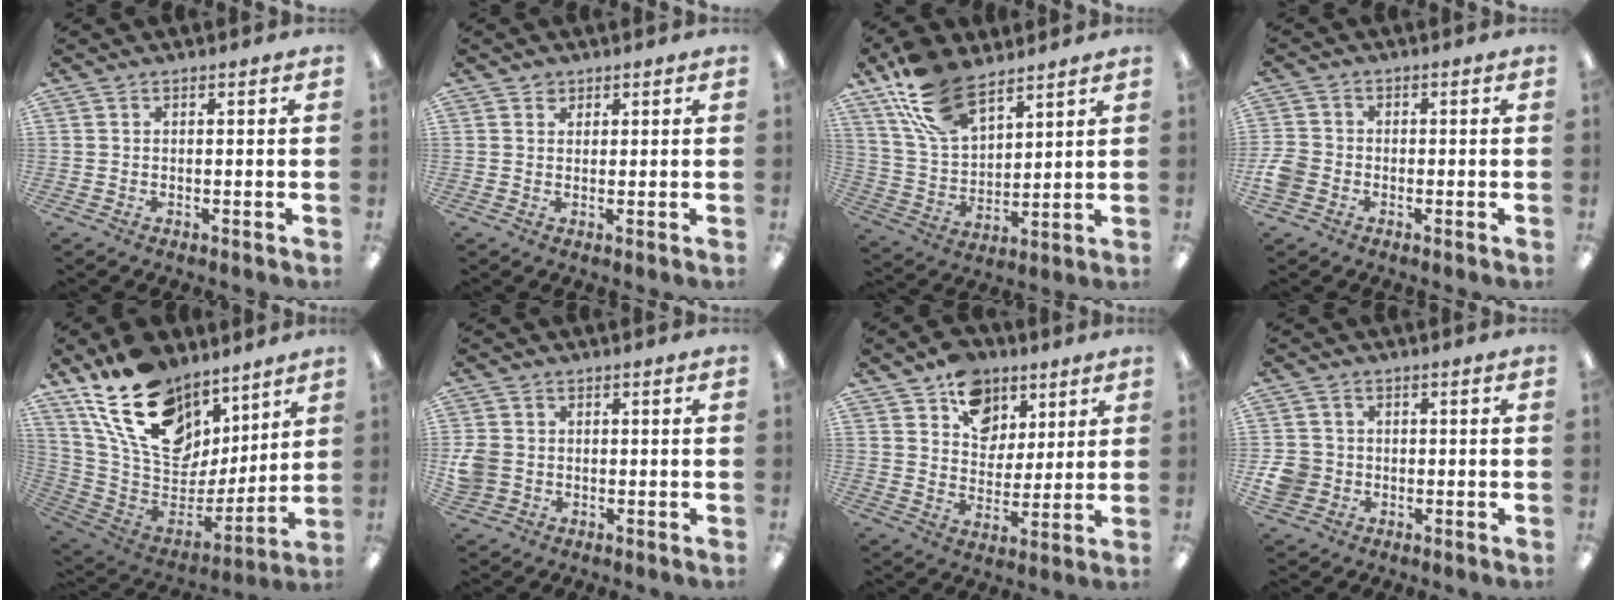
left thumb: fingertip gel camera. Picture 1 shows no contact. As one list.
[{"total": 1.7, "force": [1.1, 1.2, 0.3], "torque": [0.002, -0.002, 0.019]}, {"total": 16.2, "force": [10.7, 8.5, 8.7], "torque": [-0.173, -0.035, 0.203]}, {"total": 4.8, "force": [-1.7, 3.9, 2.3], "torque": [-0.048, 0.011, -0.031]}, {"total": 21.9, "force": [12.5, 13.7, 11.6], "torque": [-0.209, -0.065, 0.237]}, {"total": 4.9, "force": [-0.3, 4.5, 2.0], "torque": [-0.044, 0.003, -0.004]}, {"total": 11.9, "force": [7.2, 8.9, 3.2], "torque": [-0.040, -0.046, 0.135]}, {"total": 6.5, "force": [-1.4, 5.8, 2.5], "torque": [-0.067, 0.009, -0.026]}]